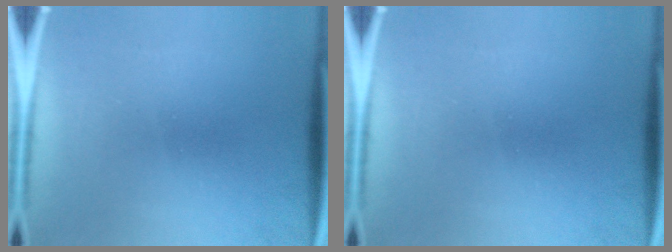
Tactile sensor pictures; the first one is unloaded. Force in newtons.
{"total": 0.0}